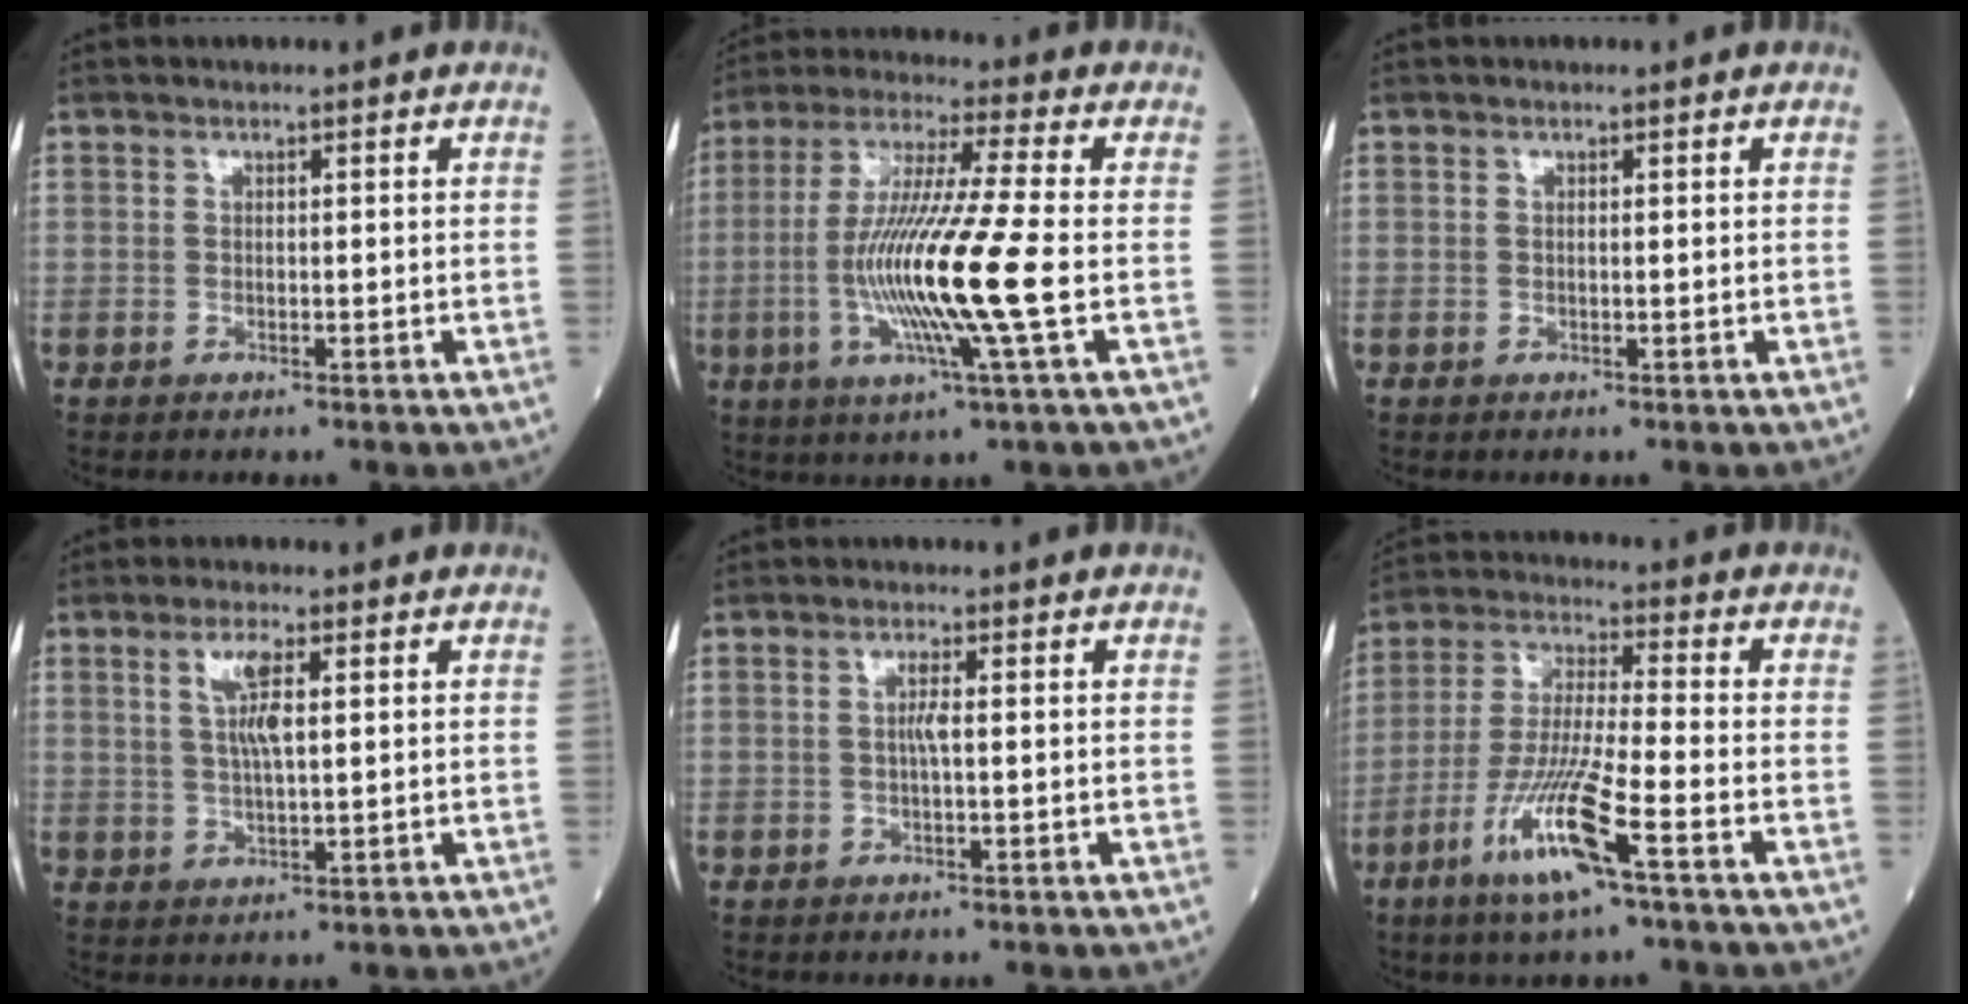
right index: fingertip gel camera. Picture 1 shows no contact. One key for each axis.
{"total": 15.1, "fx": -2.7, "fy": -1.0, "fz": 14.8, "tx": -0.299, "ty": -0.012, "tz": -0.061}
{"total": 0.0}
{"total": 4.8, "fx": 1.5, "fy": 0.7, "fz": 4.5, "tx": -0.090, "ty": 0.001, "tz": 0.031}
{"total": 1.8, "fx": 0.1, "fy": 0.0, "fz": 1.8, "tx": -0.035, "ty": 0.002, "tz": 0.000}
{"total": 12.2, "fx": -5.9, "fy": 0.1, "fz": 10.7, "tx": -0.218, "ty": -0.019, "tz": -0.116}